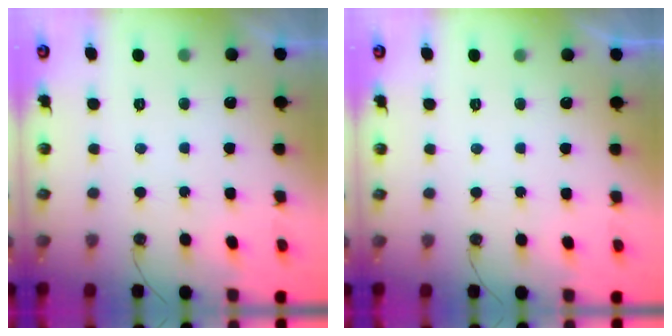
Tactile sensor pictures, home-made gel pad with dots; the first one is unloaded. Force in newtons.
{"total": 0.0}